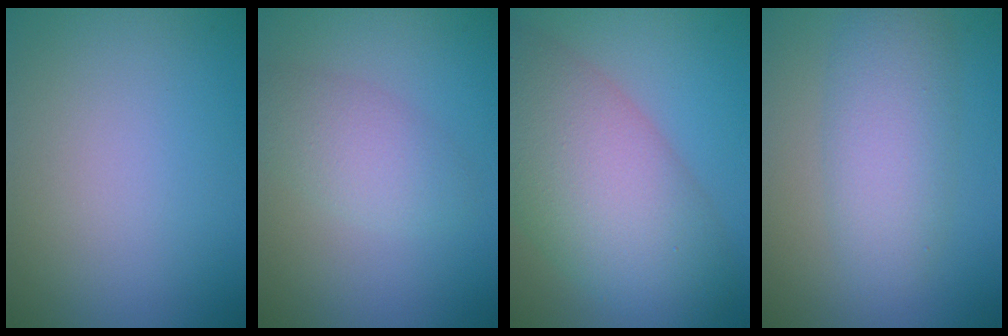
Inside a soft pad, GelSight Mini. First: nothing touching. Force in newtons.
{"total": 3.2, "press": 3.2, "slide": 0.1}
{"total": 10.6, "press": 10.6, "slide": 0.5}
{"total": 4.8, "press": 4.8, "slide": 0.2}